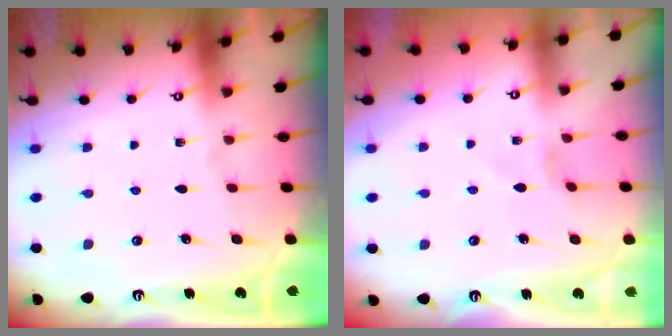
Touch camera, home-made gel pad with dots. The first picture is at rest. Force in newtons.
{"total": 1.2, "press": 1.2, "slide": 0.3}